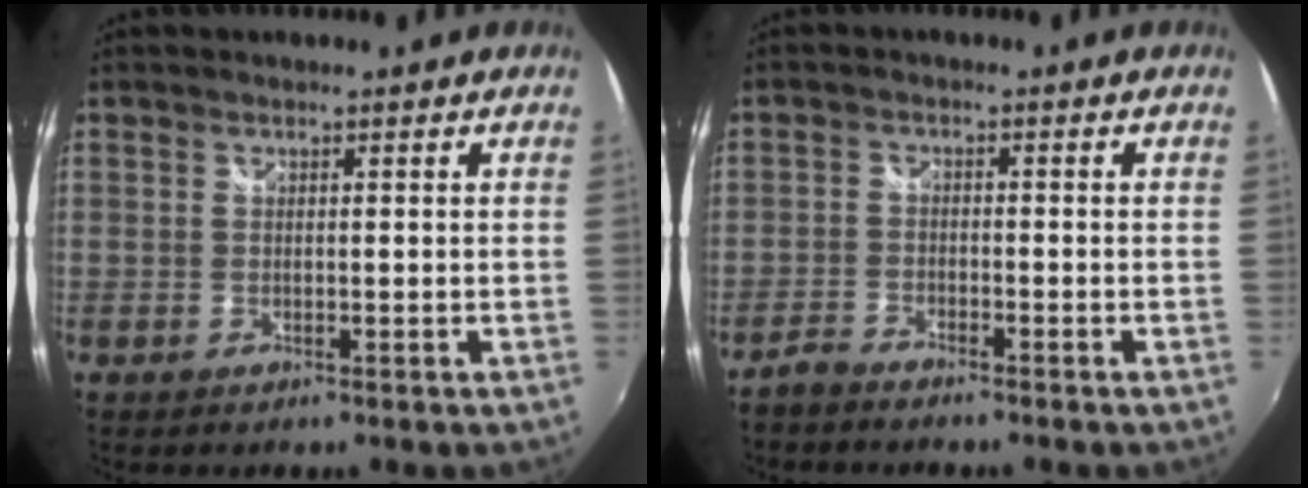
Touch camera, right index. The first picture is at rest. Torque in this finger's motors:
{"motor_torque": [0.05, 0.05, 0.05, 0.00]}